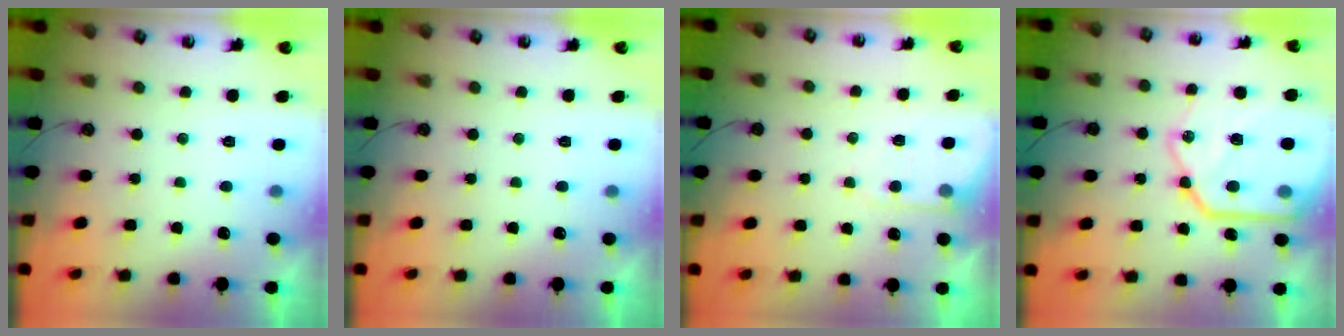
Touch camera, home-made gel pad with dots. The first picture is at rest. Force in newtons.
{"total": 0.0}
{"total": 5.2, "press": 5.2, "slide": 0.6}
{"total": 22.9, "press": 22.7, "slide": 2.9}